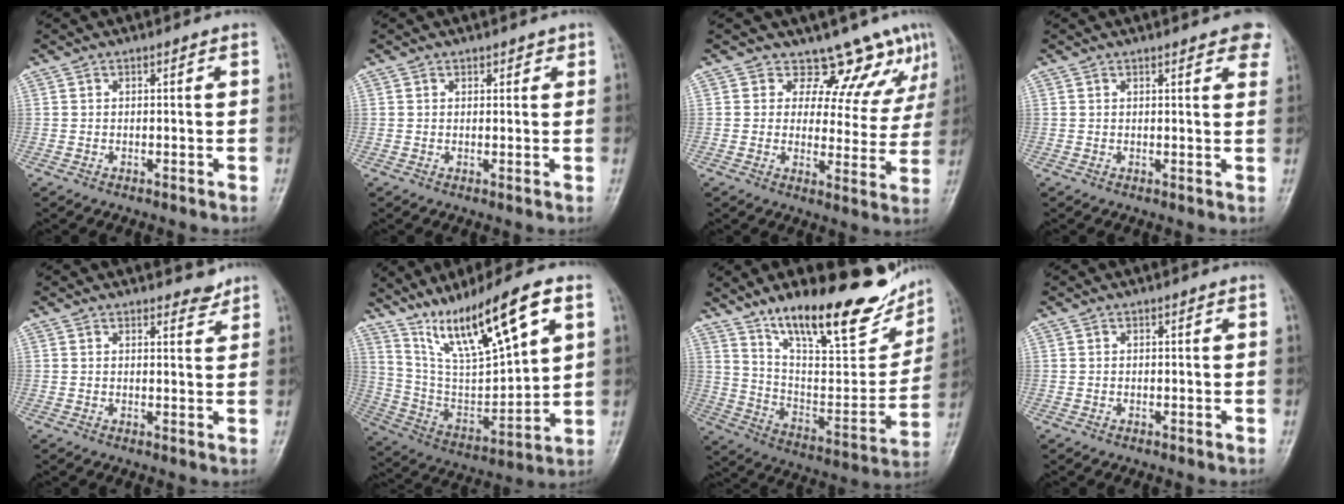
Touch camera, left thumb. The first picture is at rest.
{"total": 1.4, "force": [0.9, 1.0, 0.5], "torque": [0.011, -0.004, 0.009]}
{"total": 10.1, "force": [8.2, 5.1, 3.0], "torque": [0.001, -0.053, 0.090]}
{"total": 5.5, "force": [3.7, 1.7, 3.8], "torque": [-0.022, -0.006, 0.036]}
{"total": 2.4, "force": [2.1, 0.9, 0.5], "torque": [0.009, -0.016, 0.026]}
{"total": 20.0, "force": [11.3, 4.8, 15.8], "torque": [-0.256, -0.033, 0.218]}
{"total": 25.9, "force": [17.8, 8.4, 16.7], "torque": [-0.205, -0.074, 0.288]}
{"total": 0.0}